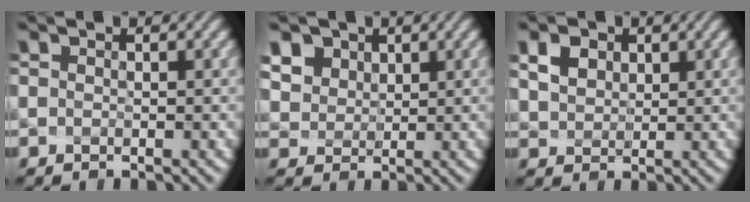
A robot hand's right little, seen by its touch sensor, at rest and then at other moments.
{"total": 6.8, "force": [4.1, 4.8, 2.4], "torque": [-0.065, 0.015, 0.069]}
{"total": 3.1, "force": [2.1, 1.9, 1.2], "torque": [-0.041, 0.000, 0.044]}